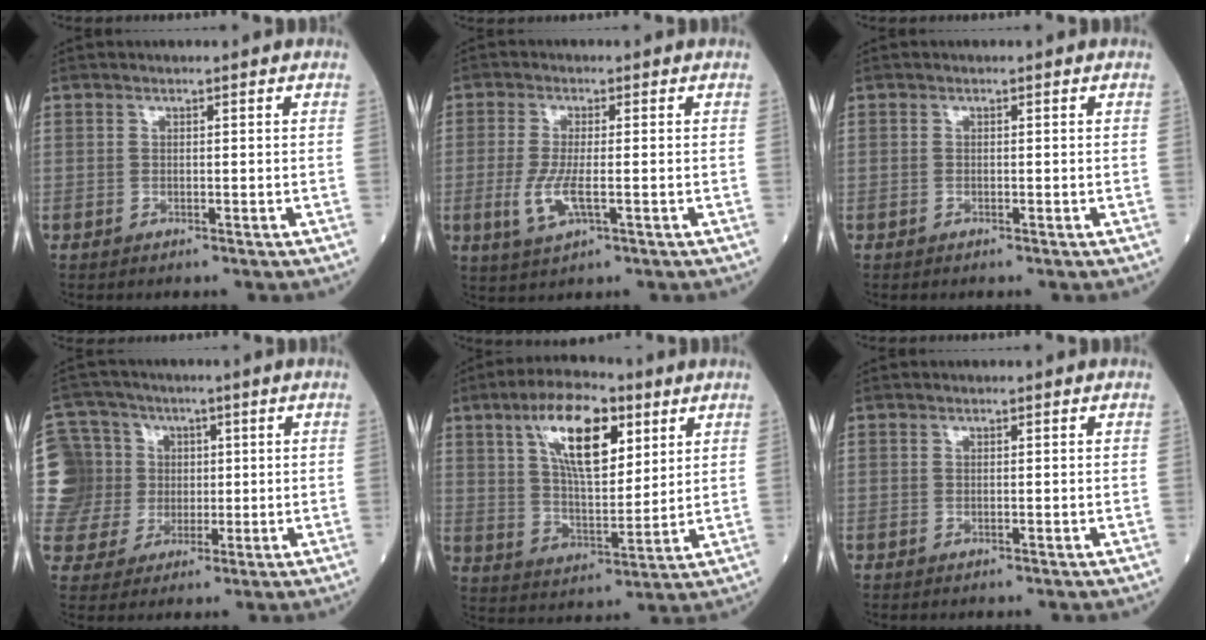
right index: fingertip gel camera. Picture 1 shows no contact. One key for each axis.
{"total": 5.2, "fx": -1.3, "fy": 1.3, "fz": 4.8, "tx": -0.112, "ty": -0.012, "tz": -0.024}
{"total": 0.0}
{"total": 13.4, "fx": 1.8, "fy": 13.2, "fz": 2.0, "tx": -0.079, "ty": 0.064, "tz": 0.051}
{"total": 13.3, "fx": 6.3, "fy": 4.9, "fz": 10.7, "tx": -0.193, "ty": 0.012, "tz": 0.111}
{"total": 0.0}